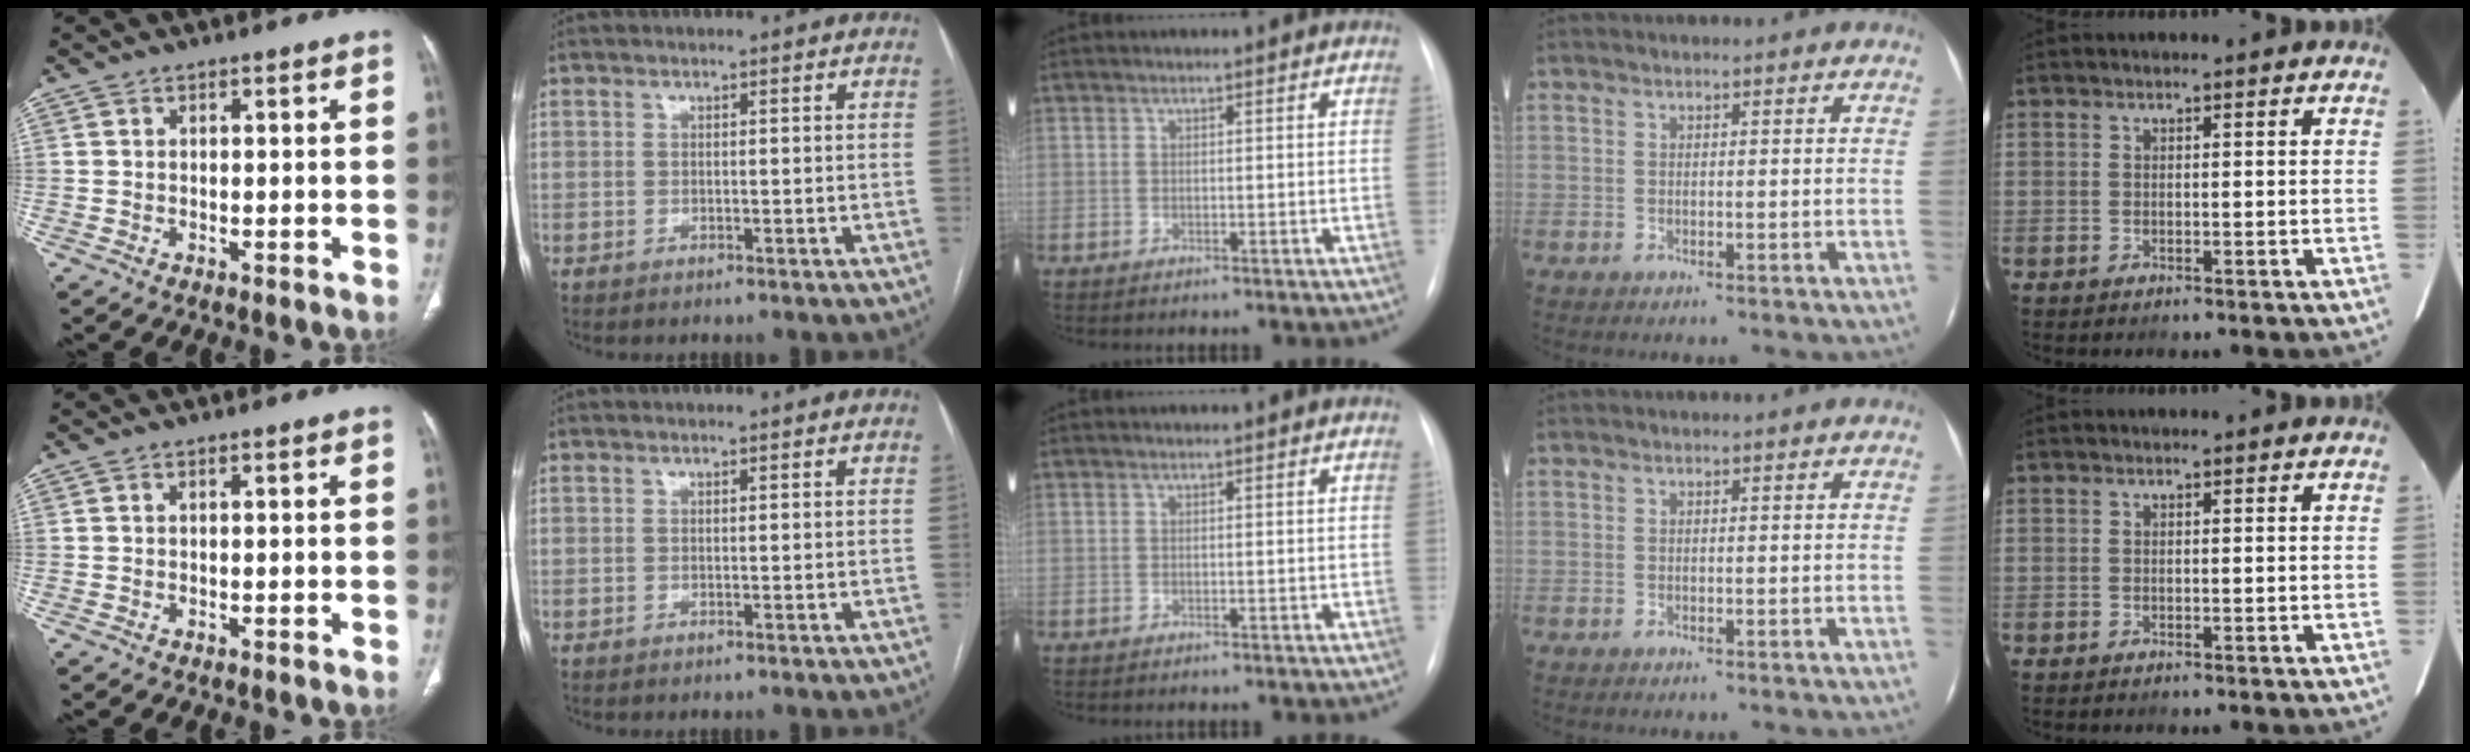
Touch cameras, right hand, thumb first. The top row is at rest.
{}